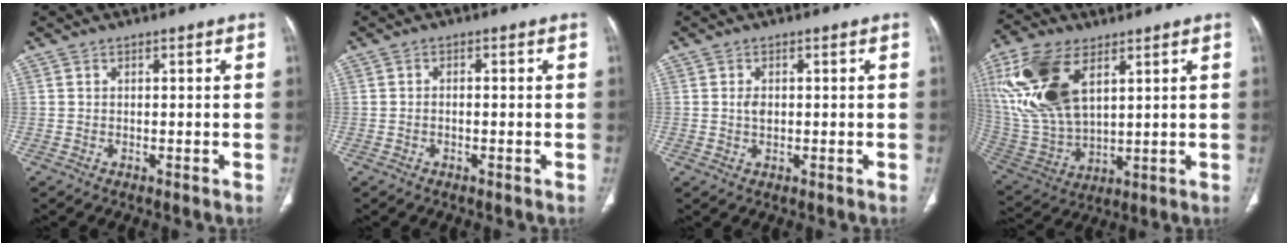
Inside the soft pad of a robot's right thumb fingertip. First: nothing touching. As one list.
[{"total": 0.8, "force": [-0.3, 0.4, 0.6], "torque": [-0.012, 0.005, -0.006]}, {"total": 2.0, "force": [0.1, 1.3, 1.5], "torque": [-0.029, -0.001, 0.003]}, {"total": 20.0, "force": [7.8, 10.8, 14.9], "torque": [-0.309, -0.023, 0.159]}]